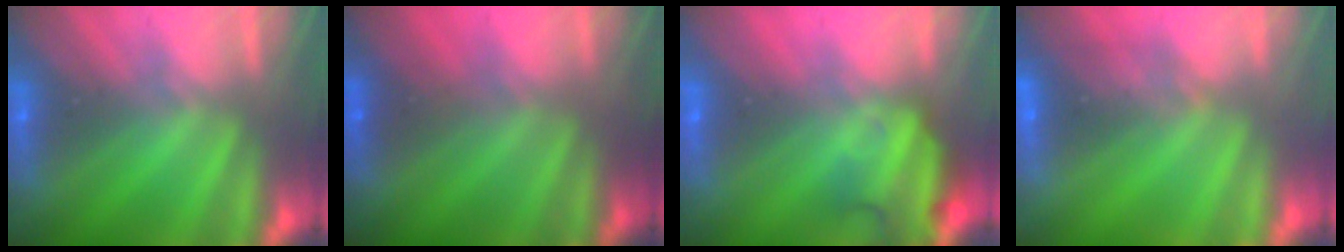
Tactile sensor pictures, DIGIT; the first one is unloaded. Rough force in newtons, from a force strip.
{"total": 1.6}
{"total": 7.5}
{"total": 2.3}